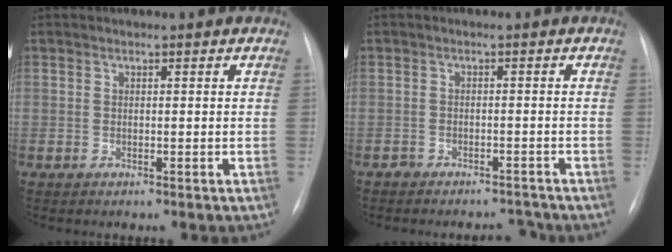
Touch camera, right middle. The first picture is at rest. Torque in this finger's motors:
{"motor_torque": [-0.41, -0.03, 0.00, -0.01]}